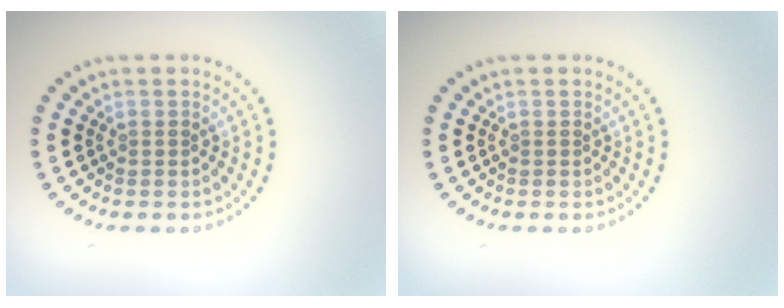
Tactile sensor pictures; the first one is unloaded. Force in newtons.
{"total": 0.0}